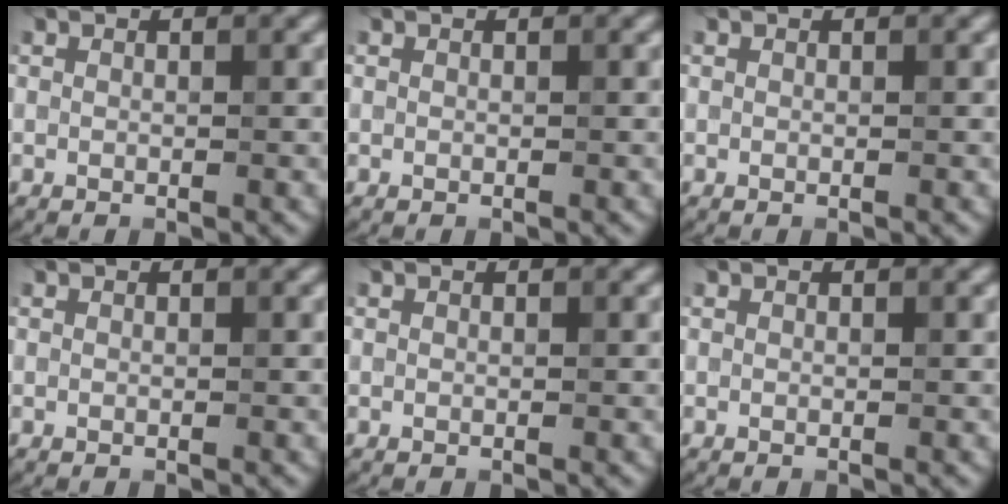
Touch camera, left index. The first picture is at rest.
{"total": 0.0}
{"total": 0.0}
{"total": 0.0}
{"total": 0.0}
{"total": 0.0}